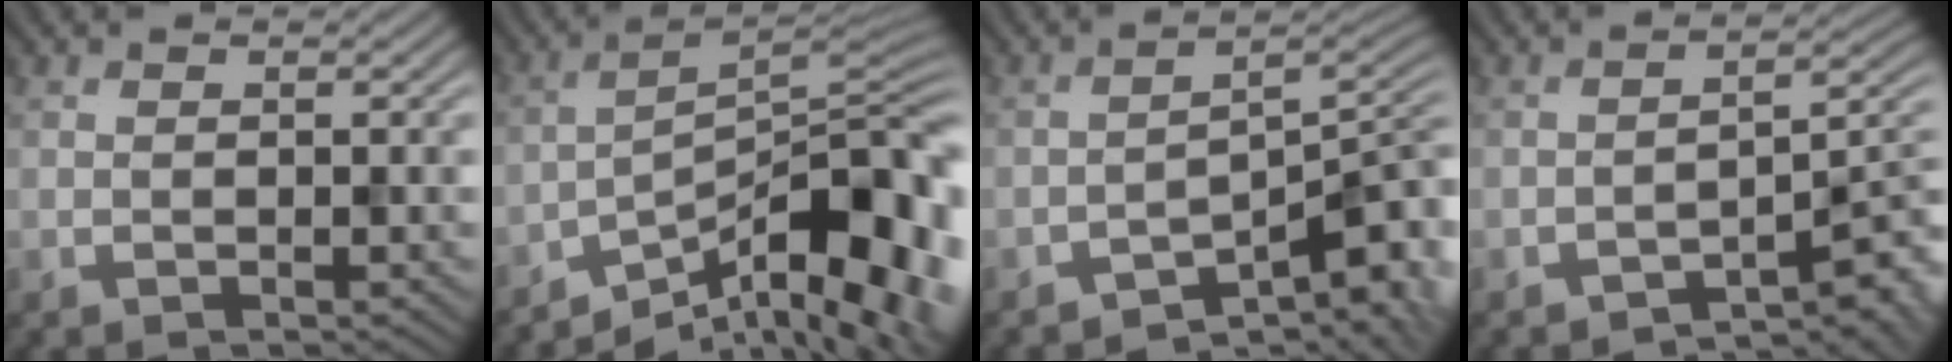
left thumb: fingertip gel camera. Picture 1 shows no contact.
{"total": 13.4, "force": [-8.2, 3.8, 9.8], "torque": [-0.166, -0.009, -0.136]}
{"total": 7.6, "force": [-5.0, 2.0, 5.4], "torque": [-0.066, 0.003, -0.080]}
{"total": 4.9, "force": [-3.4, 1.2, 3.3], "torque": [-0.044, 0.003, -0.058]}